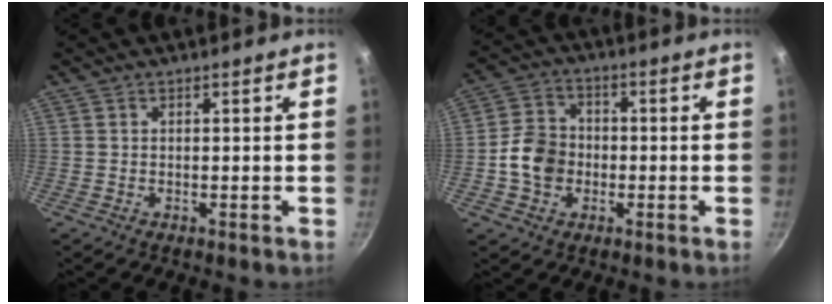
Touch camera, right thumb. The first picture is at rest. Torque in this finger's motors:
{"motor_torque": [1.46, 0.83, 0.60, -0.92, 0.04]}